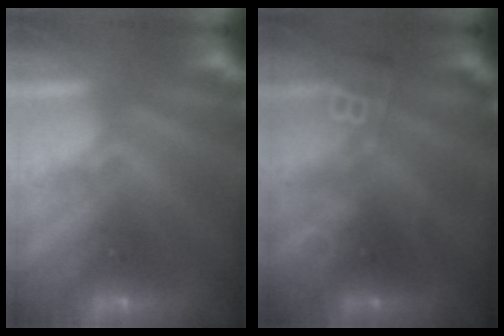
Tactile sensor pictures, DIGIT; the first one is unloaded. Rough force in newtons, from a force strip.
{"total": 2.7}